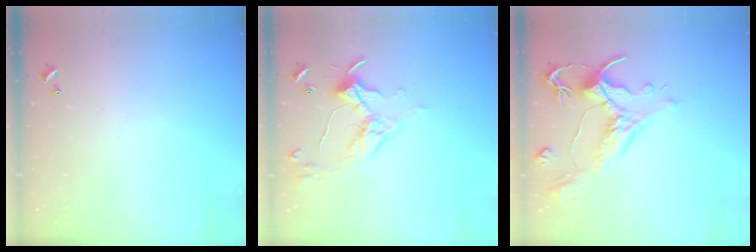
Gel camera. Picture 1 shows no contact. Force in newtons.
{"total": 5.7, "press": 5.7, "slide": 1.0}
{"total": 1.6, "press": 0.4, "slide": 1.6}